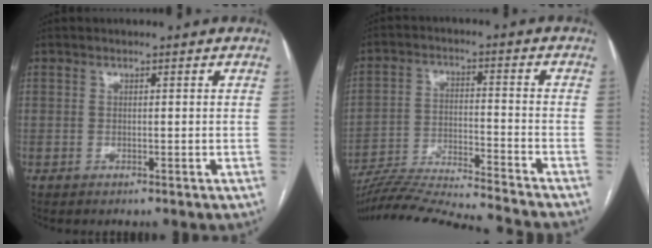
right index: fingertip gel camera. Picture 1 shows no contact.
{"total": 19.2, "force": [-18.0, -1.3, 6.3], "torque": [-0.121, -0.027, -0.285]}